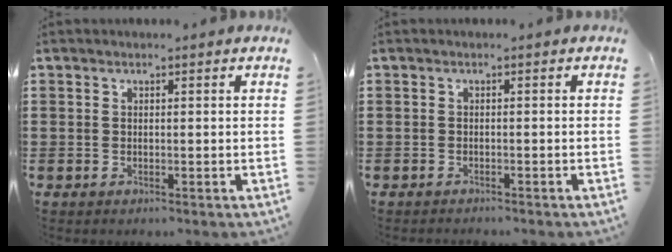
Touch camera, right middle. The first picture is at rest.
{"total": 0.5, "force": [-0.5, 0.0, 0.0], "torque": [-0.001, -0.001, -0.011]}